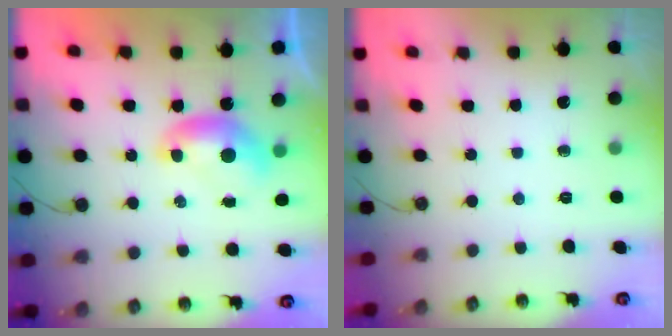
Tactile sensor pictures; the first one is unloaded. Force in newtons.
{"total": 0.0}